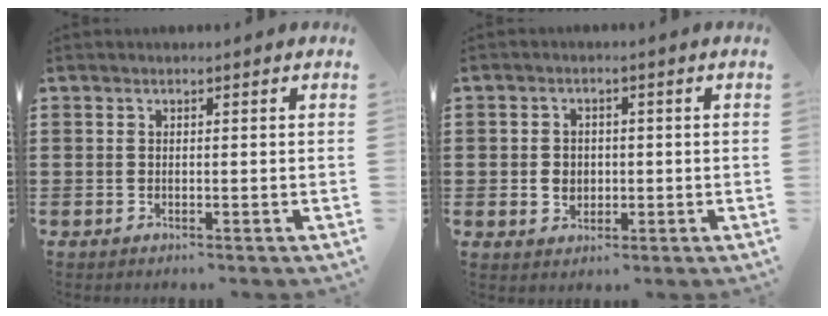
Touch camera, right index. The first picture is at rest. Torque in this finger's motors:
{"motor_torque": [2.14, 0.00, 0.05, 0.01]}